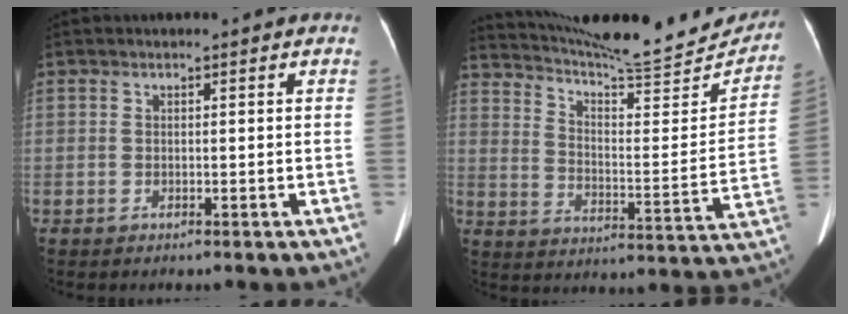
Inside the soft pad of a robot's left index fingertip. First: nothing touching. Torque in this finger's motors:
{"motor_torque": [0.74, -1.40, 0.19, 0.10]}